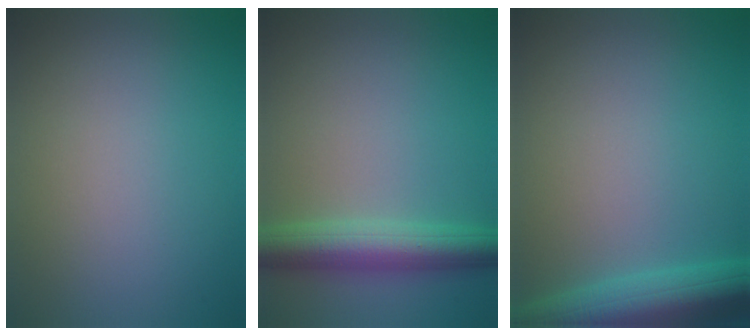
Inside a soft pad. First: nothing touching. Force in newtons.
{"total": 5.5, "press": 5.5, "slide": 0.2}
{"total": 7.7, "press": 7.7, "slide": 0.5}